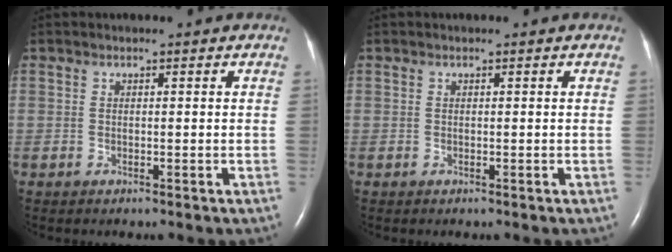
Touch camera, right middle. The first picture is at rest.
{"total": 0.0}